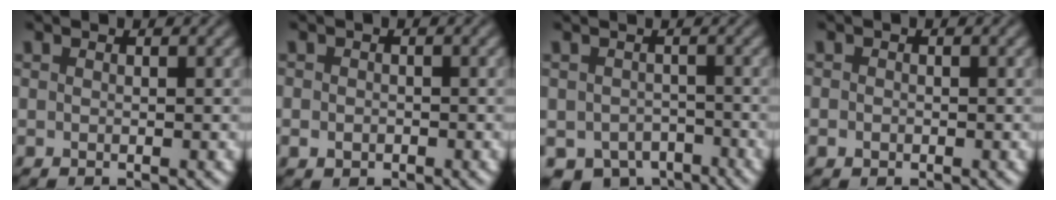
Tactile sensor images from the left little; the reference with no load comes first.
{"total": 1.2, "force": [-0.4, 1.1, 0.5], "torque": [-0.006, -0.005, -0.011]}
{"total": 4.2, "force": [-2.9, 2.7, 1.5], "torque": [-0.014, -0.014, -0.048]}
{"total": 0.7, "force": [-0.3, 0.6, 0.2], "torque": [-0.003, -0.004, -0.007]}